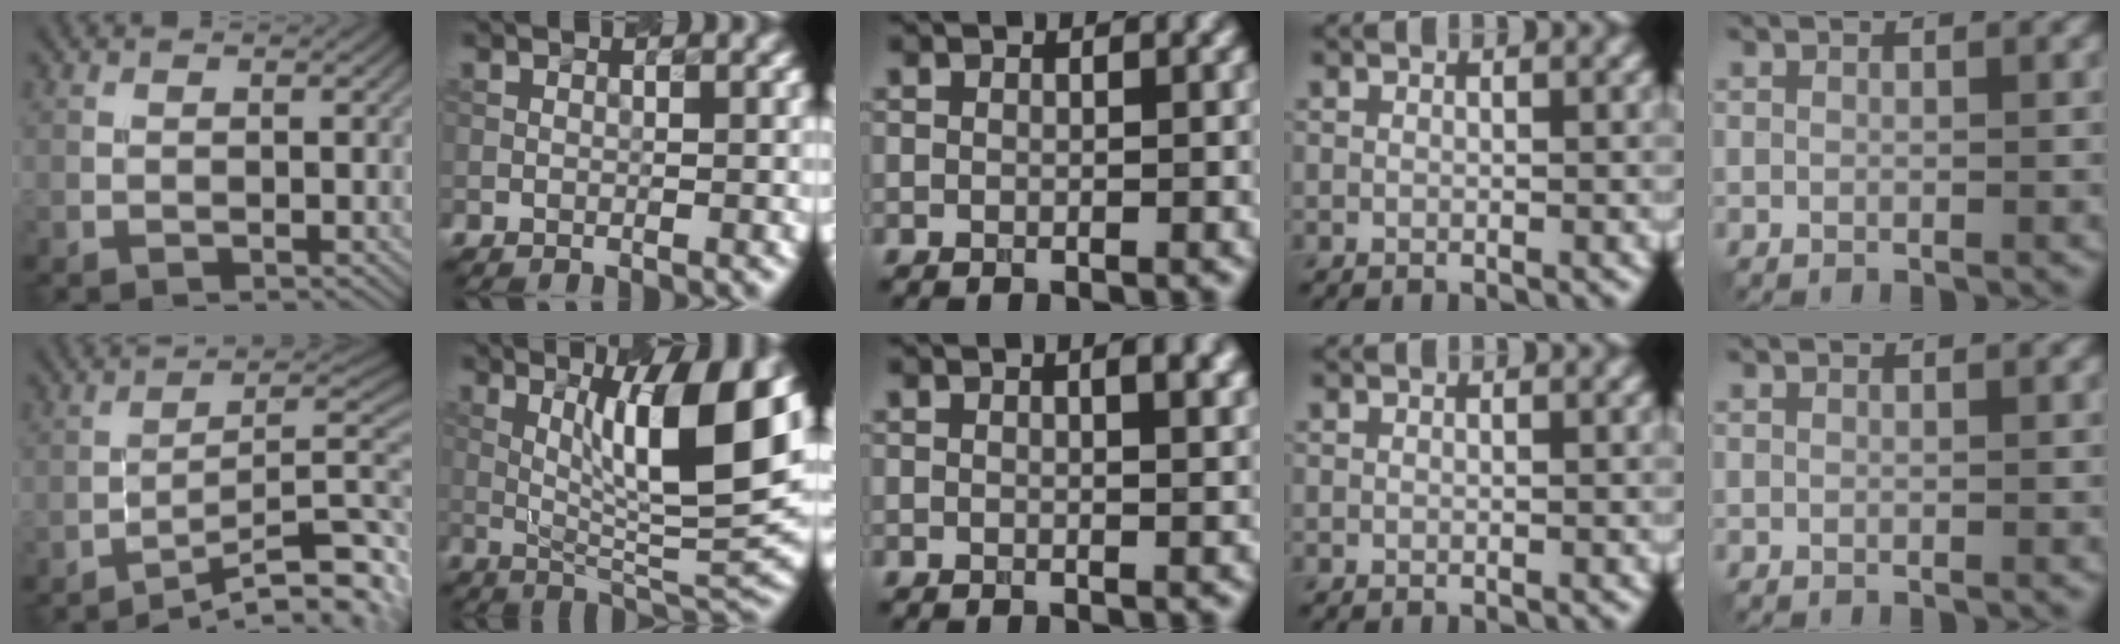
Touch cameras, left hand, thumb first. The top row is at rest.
{"thumb": {"total": 12.2, "force": [-7.9, 2.6, 9.0], "torque": [-0.125, 0.009, -0.115]}, "index": {"total": 11.2, "force": [3.0, 2.2, 10.5], "torque": [-0.163, -0.008, 0.059]}, "middle": {"total": 3.4, "force": [1.3, 1.2, 2.9], "torque": [-0.022, 0.007, 0.015]}}